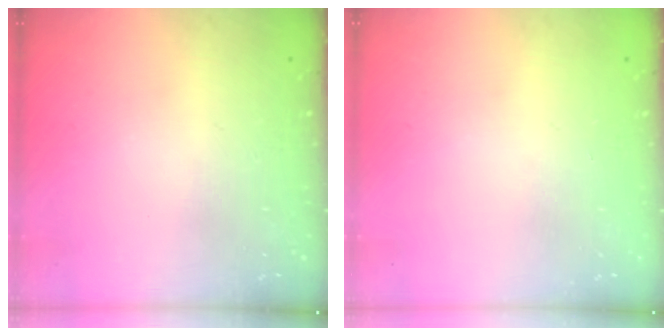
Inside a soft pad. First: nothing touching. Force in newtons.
{"total": 0.0}